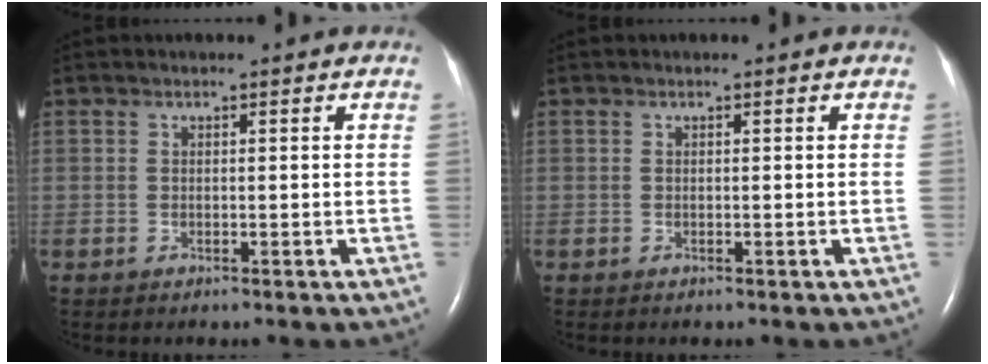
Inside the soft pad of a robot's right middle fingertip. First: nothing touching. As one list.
[{"total": 0.0}]